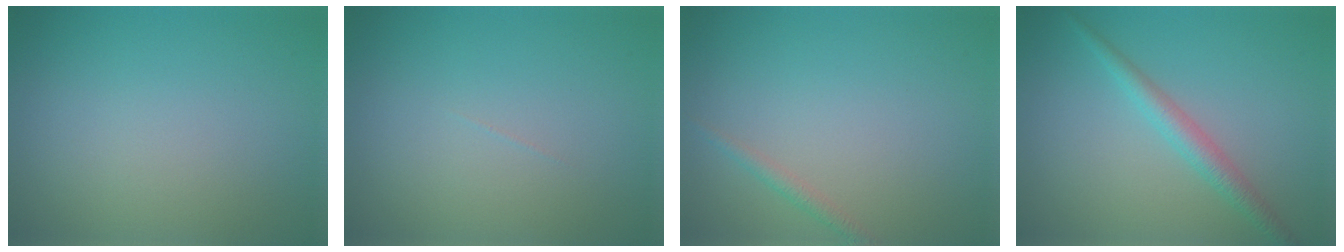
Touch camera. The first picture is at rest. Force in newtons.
{"total": 0.0}
{"total": 1.0, "press": 1.0, "slide": 0.0}
{"total": 2.4, "press": 2.3, "slide": 0.2}